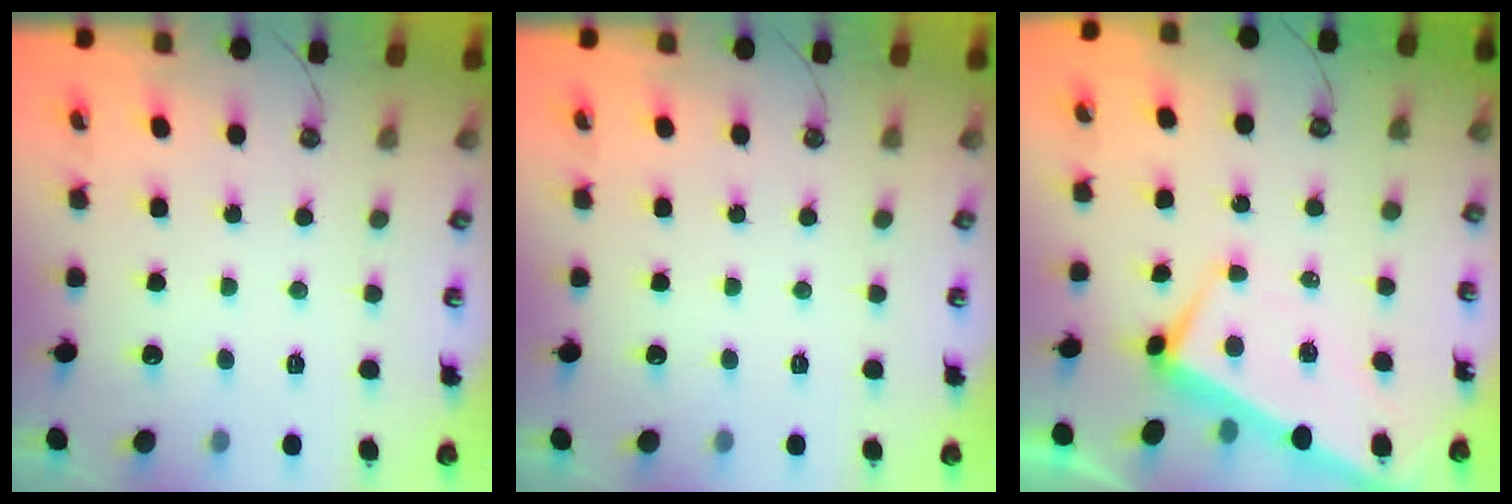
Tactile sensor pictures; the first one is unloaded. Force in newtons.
{"total": 0.0}
{"total": 1.6, "press": 1.4, "slide": 0.8}